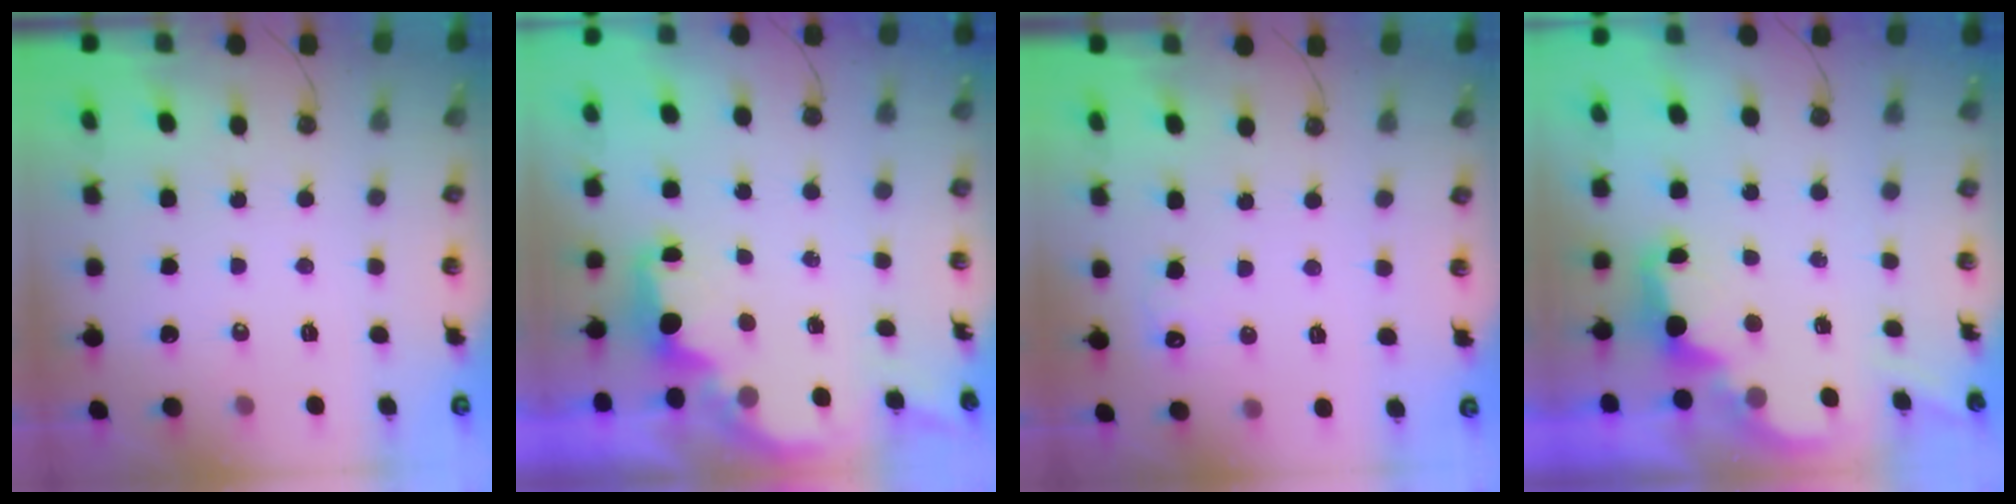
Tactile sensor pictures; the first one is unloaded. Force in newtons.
{"total": 1.6, "press": 1.5, "slide": 0.5}
{"total": 4.9, "press": 4.8, "slide": 1.2}
{"total": 2.7, "press": 2.6, "slide": 0.8}